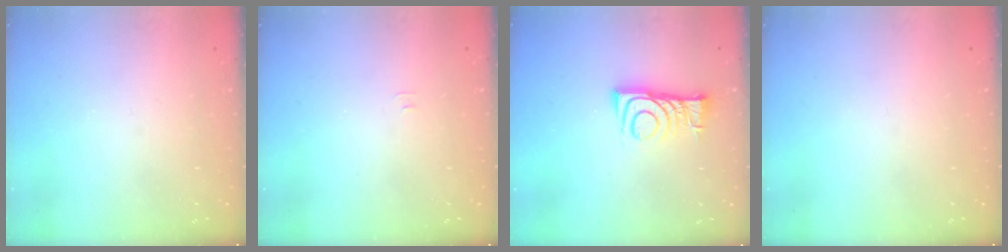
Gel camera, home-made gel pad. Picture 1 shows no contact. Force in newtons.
{"total": 2.9, "press": 2.9, "slide": 0.3}
{"total": 8.7, "press": 8.7, "slide": 0.3}
{"total": 0.0}